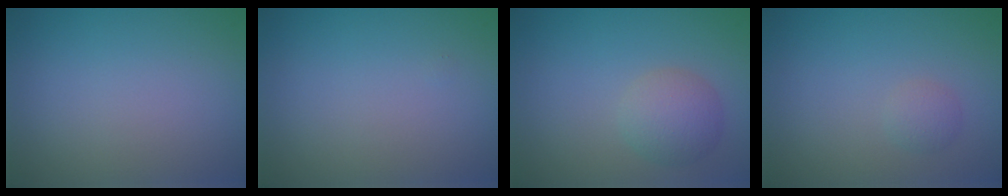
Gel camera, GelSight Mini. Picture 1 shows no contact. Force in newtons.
{"total": 0.0}
{"total": 3.0, "press": 3.0, "slide": 0.0}
{"total": 1.1, "press": 1.1, "slide": 0.0}